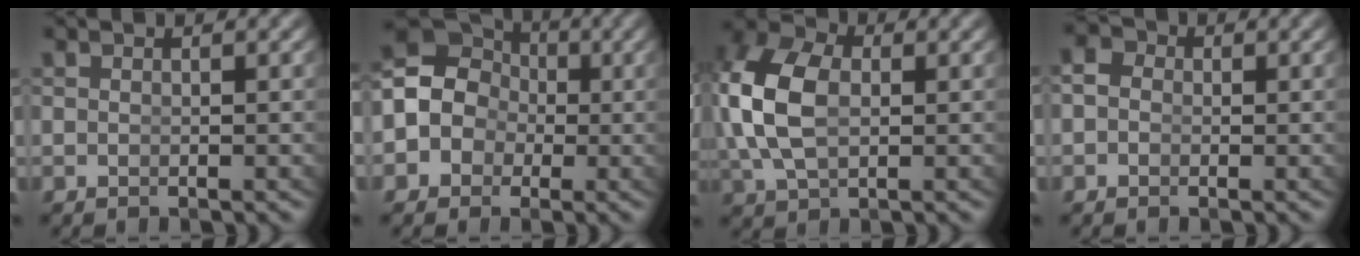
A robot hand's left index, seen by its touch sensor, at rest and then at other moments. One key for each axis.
{"total": 10.5, "fx": 0.2, "fy": 9.5, "fz": 4.6, "tx": -0.110, "ty": -0.014, "tz": -0.007}
{"total": 7.3, "fx": 0.8, "fy": 5.1, "fz": 5.1, "tx": -0.139, "ty": -0.014, "tz": 0.027}
{"total": 3.4, "fx": 0.6, "fy": 3.0, "fz": 1.5, "tx": -0.025, "ty": 0.004, "tz": -0.004}